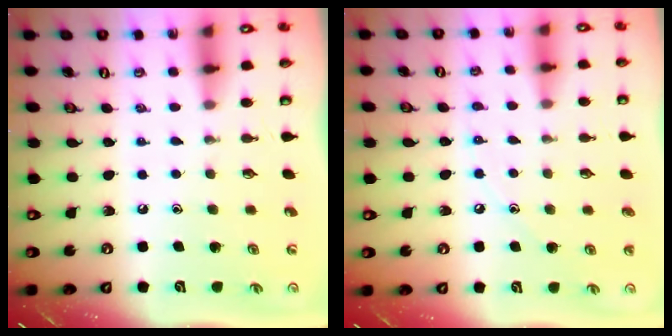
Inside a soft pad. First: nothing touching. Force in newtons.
{"total": 5.4, "press": 5.4, "slide": 0.6}